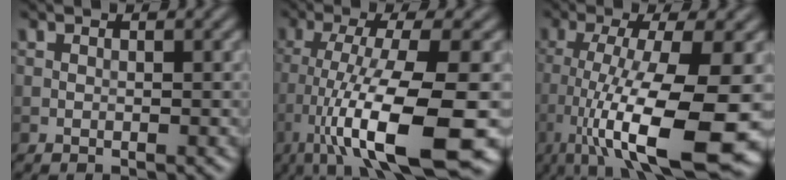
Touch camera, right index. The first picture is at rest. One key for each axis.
{"total": 12.9, "fx": -5.5, "fy": 2.8, "fz": 11.3, "tx": -0.191, "ty": -0.010, "tz": -0.089}
{"total": 13.6, "fx": -4.7, "fy": 3.7, "fz": 12.2, "tx": -0.200, "ty": -0.018, "tz": -0.074}